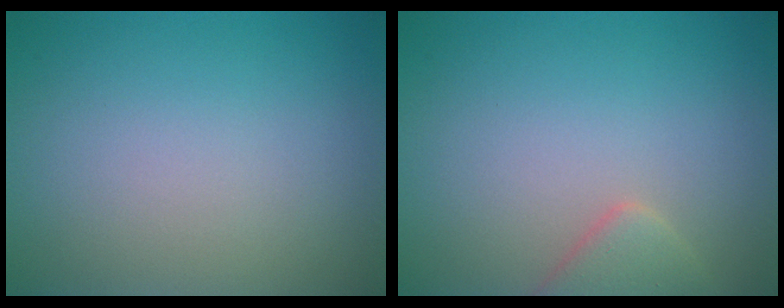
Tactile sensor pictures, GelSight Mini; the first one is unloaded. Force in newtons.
{"total": 2.3, "press": 2.3, "slide": 0.2}